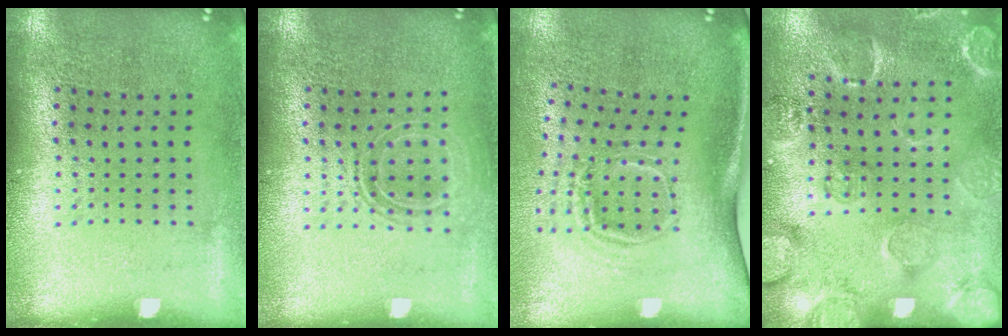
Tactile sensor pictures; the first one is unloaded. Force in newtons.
{"total": 1.5, "press": 1.2, "slide": 0.9}
{"total": 1.9, "press": 1.2, "slide": 1.5}
{"total": 2.8, "press": 1.9, "slide": 2.1}